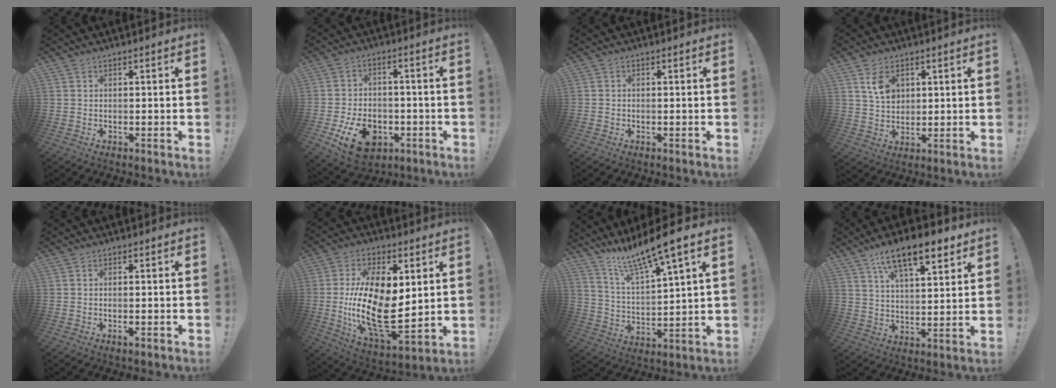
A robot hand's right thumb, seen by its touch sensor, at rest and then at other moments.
{"total": 12.7, "force": [-5.4, 9.1, 7.0], "torque": [-0.108, 0.040, -0.090]}
{"total": 0.8, "force": [-0.5, 0.6, 0.2], "torque": [-0.010, 0.004, -0.006]}
{"total": 7.2, "force": [3.1, 5.0, 4.1], "torque": [-0.051, -0.011, 0.056]}
{"total": 1.5, "force": [-0.6, 0.5, 1.3], "torque": [-0.013, -0.001, -0.010]}
{"total": 23.6, "force": [0.9, 12.5, 20.0], "torque": [-0.383, -0.031, 0.027]}
{"total": 13.5, "force": [11.5, 1.0, 7.1], "torque": [-0.146, -0.081, 0.193]}
{"total": 14.4, "force": [8.8, 5.3, 10.1], "torque": [-0.166, -0.040, 0.149]}